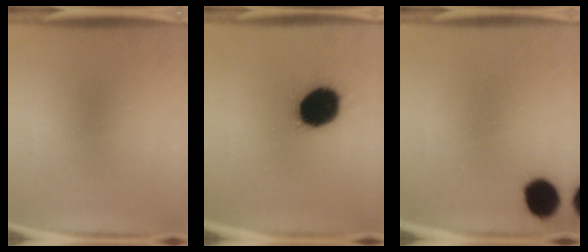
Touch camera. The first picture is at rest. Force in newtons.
{"total": 18.1}
{"total": 9.9}